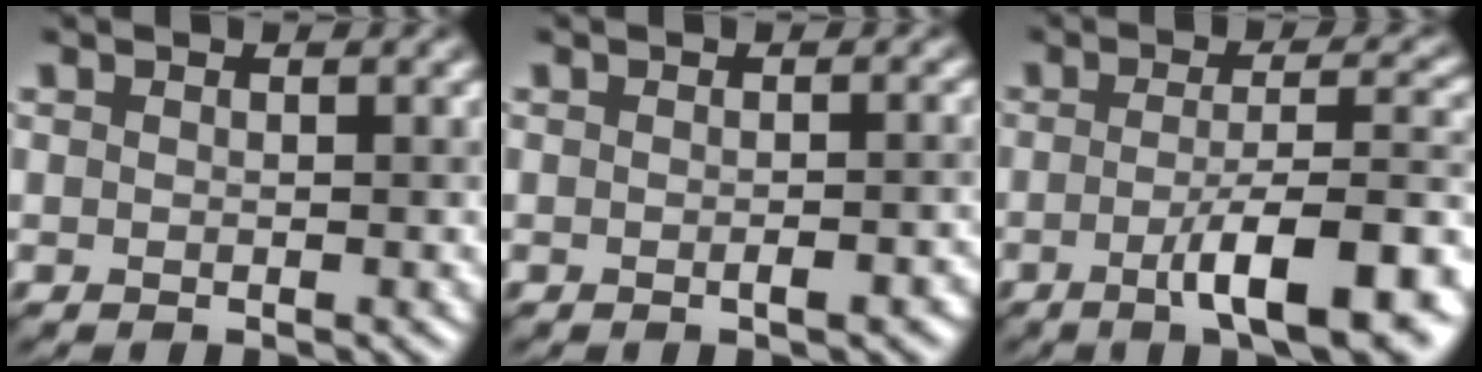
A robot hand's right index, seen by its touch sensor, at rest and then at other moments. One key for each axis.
{"total": 1.7, "fx": -0.6, "fy": 0.4, "fz": 1.5, "tx": -0.020, "ty": -0.001, "tz": -0.007}
{"total": 9.9, "fx": -3.4, "fy": 2.5, "fz": 9.0, "tx": -0.121, "ty": -0.003, "tz": -0.048}